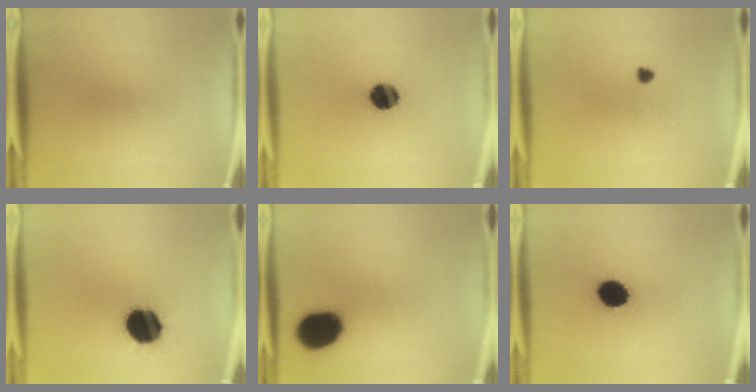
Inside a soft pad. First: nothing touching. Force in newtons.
{"total": 9.7}
{"total": 1.2}
{"total": 16.7}
{"total": 13.8}
{"total": 8.4}